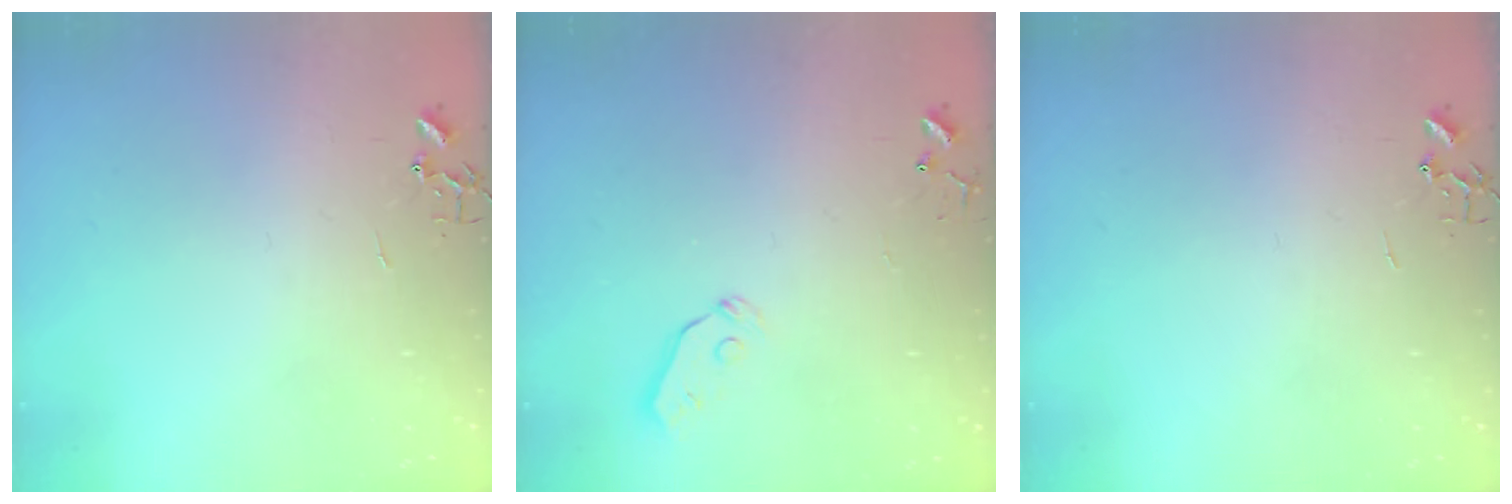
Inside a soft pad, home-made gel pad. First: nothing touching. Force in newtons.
{"total": 3.4, "press": 3.4, "slide": 0.4}
{"total": 0.0}